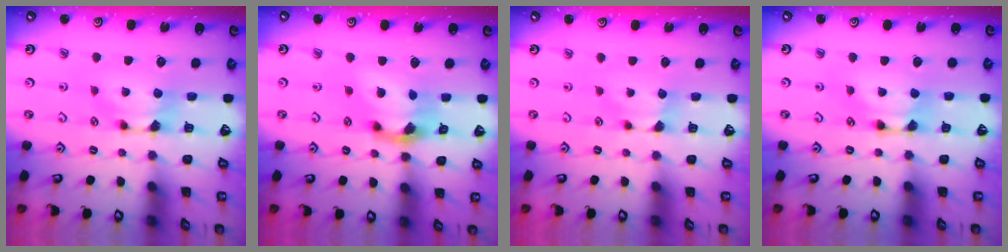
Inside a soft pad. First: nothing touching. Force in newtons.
{"total": 5.3, "press": 4.8, "slide": 2.1}
{"total": 0.6, "press": 0.6, "slide": 0.3}
{"total": 2.1, "press": 2.1, "slide": 0.1}